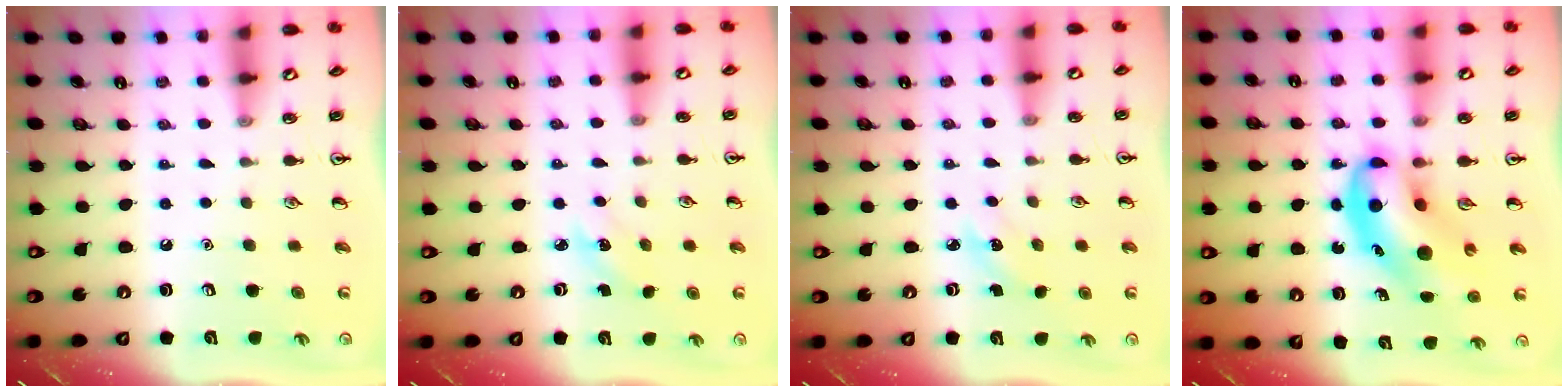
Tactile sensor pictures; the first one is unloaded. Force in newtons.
{"total": 2.4, "press": 2.2, "slide": 0.8}
{"total": 2.7, "press": 2.5, "slide": 1.0}
{"total": 12.5, "press": 12.0, "slide": 3.5}